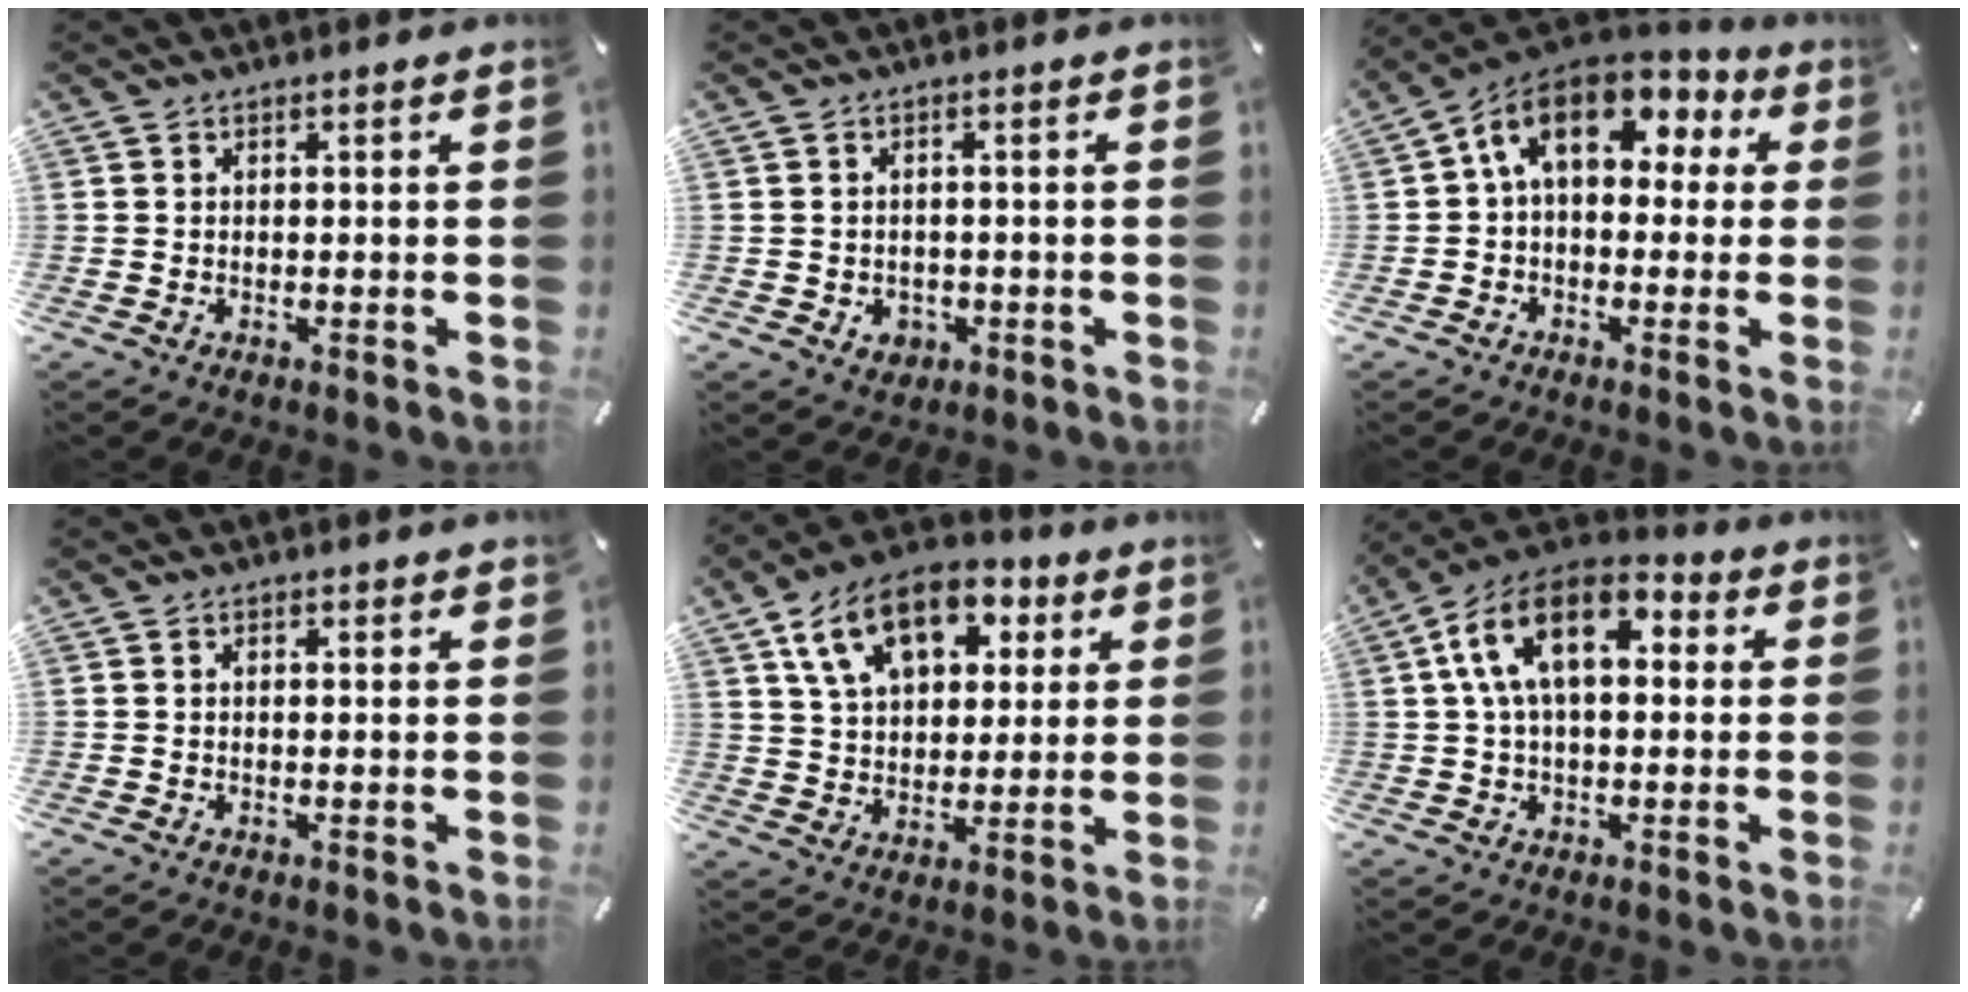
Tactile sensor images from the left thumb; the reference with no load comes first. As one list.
[{"total": 3.3, "force": [-0.9, 2.9, 1.2], "torque": [-0.013, 0.001, -0.017]}, {"total": 12.2, "force": [3.9, 7.6, 8.6], "torque": [-0.170, -0.005, 0.070]}, {"total": 0.5, "force": [0.2, 0.3, 0.3], "torque": [-0.007, 0.001, 0.005]}, {"total": 15.4, "force": [7.8, 10.1, 8.7], "torque": [-0.146, -0.018, 0.142]}, {"total": 14.4, "force": [4.1, 8.5, 11.0], "torque": [-0.204, 0.004, 0.072]}]